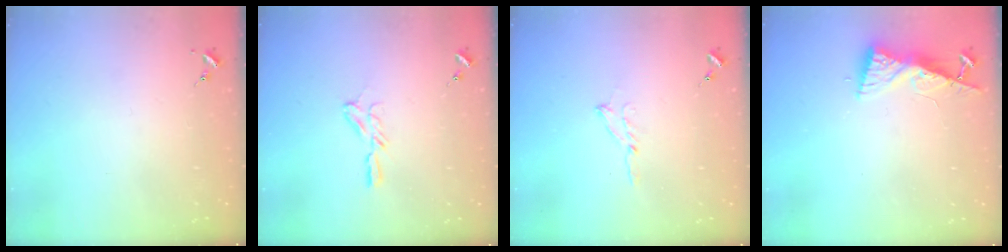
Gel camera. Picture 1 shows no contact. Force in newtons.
{"total": 6.9, "press": 6.9, "slide": 0.6}
{"total": 6.0, "press": 6.0, "slide": 0.7}
{"total": 8.1, "press": 8.1, "slide": 0.8}